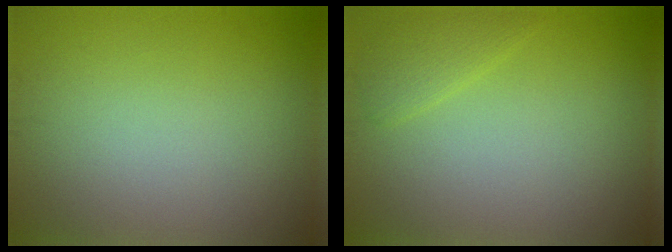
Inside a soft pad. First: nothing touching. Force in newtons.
{"total": 1.5, "press": 1.5, "slide": 0.1}